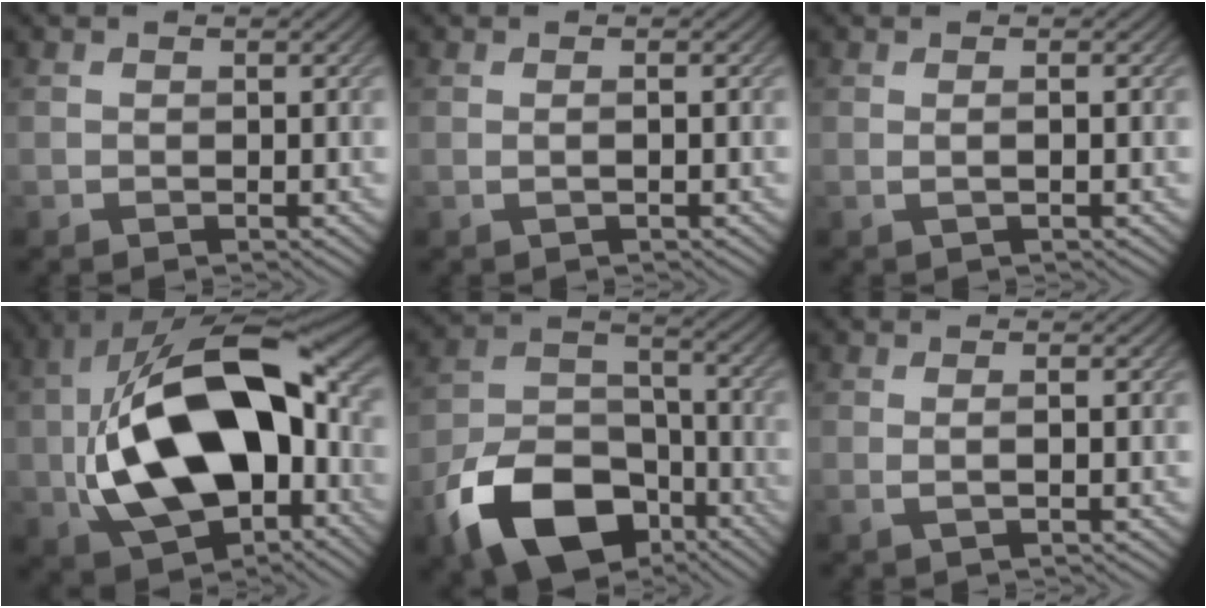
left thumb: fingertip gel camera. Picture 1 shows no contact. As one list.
[{"total": 0.9, "force": [0.0, 0.1, 0.9], "torque": [-0.018, 0.001, -0.004]}, {"total": 1.2, "force": [0.0, 0.2, 1.2], "torque": [-0.023, 0.002, -0.005]}, {"total": 20.0, "force": [-2.3, 11.9, 15.8], "torque": [-0.309, -0.007, -0.042]}, {"total": 14.5, "force": [-8.4, 8.5, 8.2], "torque": [-0.178, -0.026, -0.161]}, {"total": 1.6, "force": [0.0, 0.3, 1.6], "torque": [-0.029, 0.002, -0.007]}]